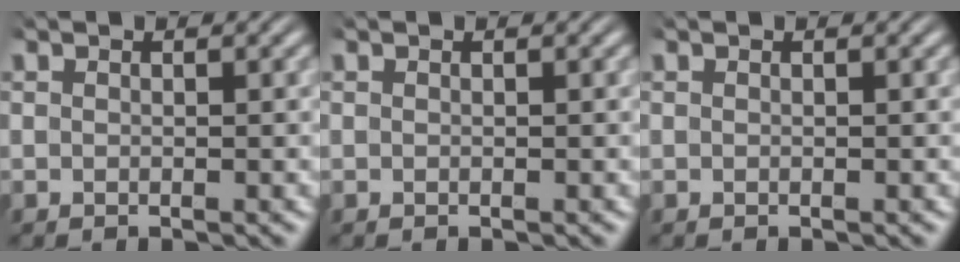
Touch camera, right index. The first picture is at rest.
{"total": 0.0}
{"total": 0.0}